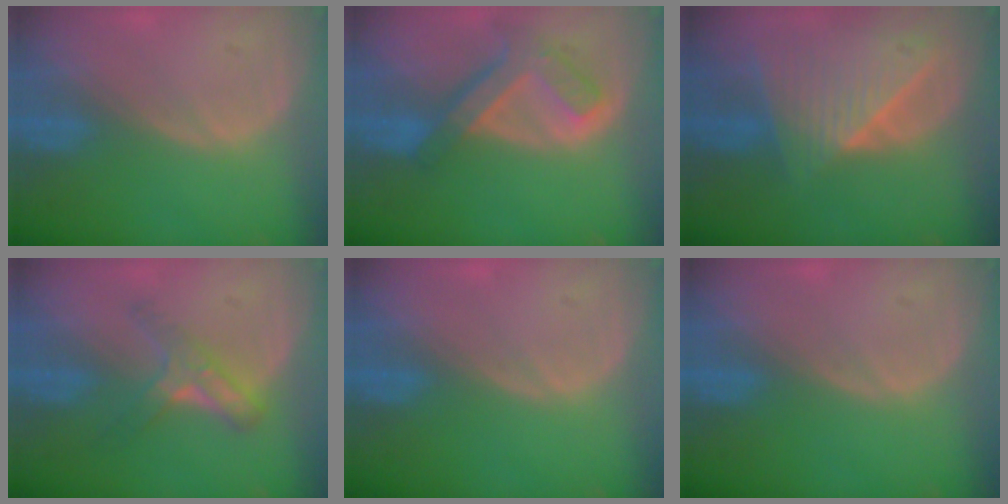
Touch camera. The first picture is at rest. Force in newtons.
{"total": 7.5, "press": 6.4, "slide": 3.9}
{"total": 9.1, "press": 8.1, "slide": 4.1}
{"total": 5.4, "press": 5.0, "slide": 2.1}
{"total": 0.0}
{"total": 0.0}